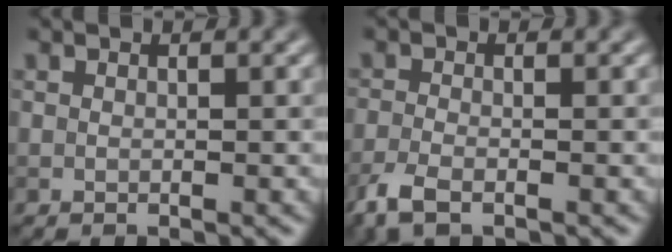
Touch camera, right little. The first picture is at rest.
{"total": 3.0, "force": [-2.0, 1.1, 2.0], "torque": [-0.048, -0.009, -0.048]}